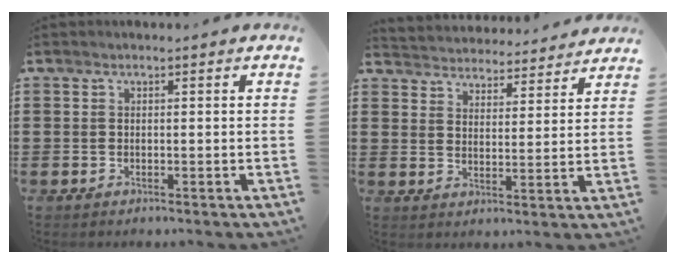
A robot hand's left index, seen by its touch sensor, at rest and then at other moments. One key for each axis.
{"total": 4.1, "fx": 4.0, "fy": 0.0, "fz": -0.7, "tx": -0.010, "ty": -0.032, "tz": 0.068}